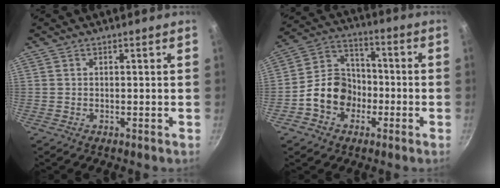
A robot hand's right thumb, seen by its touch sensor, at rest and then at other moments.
{"total": 11.6, "force": [-3.6, 9.3, 5.8], "torque": [-0.065, 0.044, -0.079]}